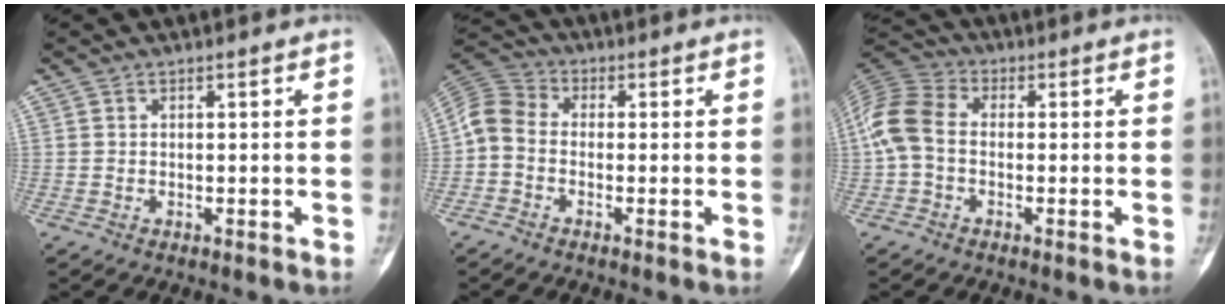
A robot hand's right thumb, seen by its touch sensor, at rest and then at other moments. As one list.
[{"total": 6.7, "force": [-1.1, 4.9, 4.4], "torque": [-0.081, 0.023, -0.041]}, {"total": 9.5, "force": [-0.7, 6.6, 6.8], "torque": [-0.144, 0.025, -0.029]}]